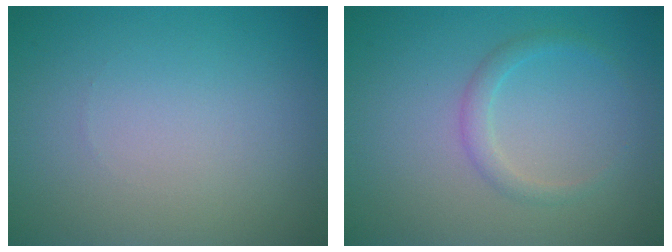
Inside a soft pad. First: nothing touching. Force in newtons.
{"total": 1.6, "press": 1.6, "slide": 0.1}